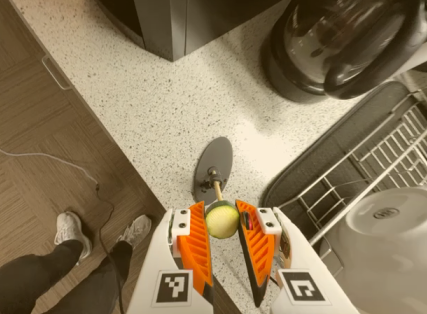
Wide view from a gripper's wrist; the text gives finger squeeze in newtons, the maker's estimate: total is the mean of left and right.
{"total": 11.3, "left": 11.2, "right": 11.5}